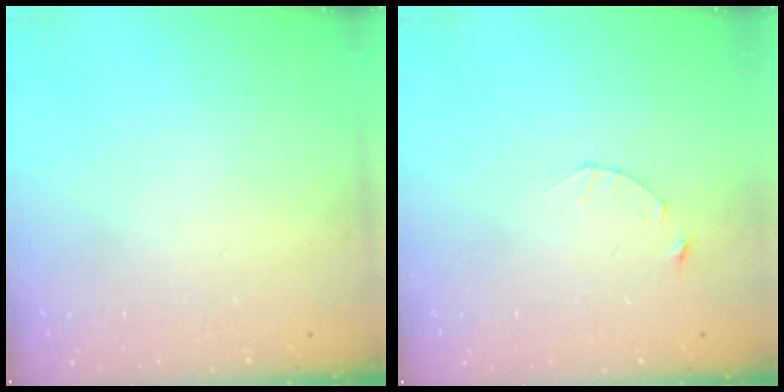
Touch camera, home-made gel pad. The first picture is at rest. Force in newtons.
{"total": 2.5, "press": 2.4, "slide": 0.3}